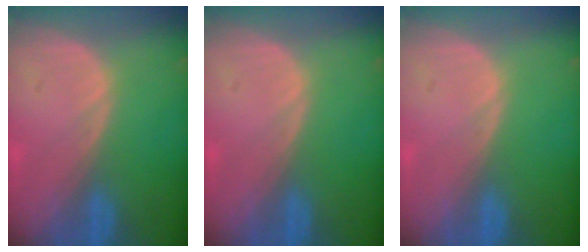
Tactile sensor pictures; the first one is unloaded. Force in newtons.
{"total": 0.0}
{"total": 0.0}